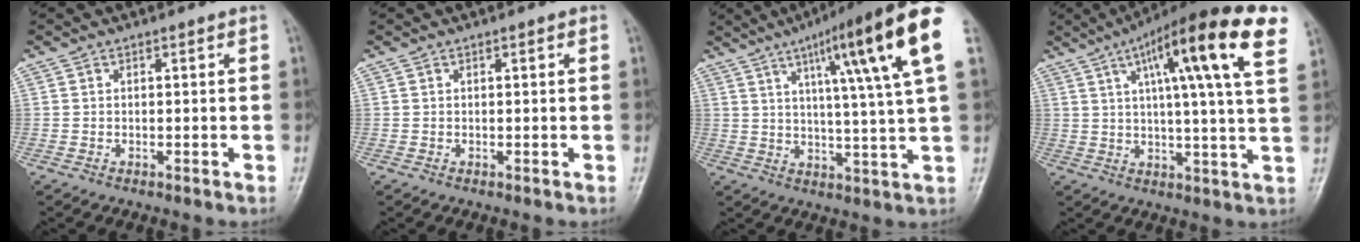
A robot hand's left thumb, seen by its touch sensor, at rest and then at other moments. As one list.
[{"total": 0.0}, {"total": 19.6, "force": [8.4, 1.4, 17.6], "torque": [-0.247, -0.018, 0.115]}, {"total": 20.7, "force": [9.2, 3.1, 18.3], "torque": [-0.260, -0.002, 0.128]}]